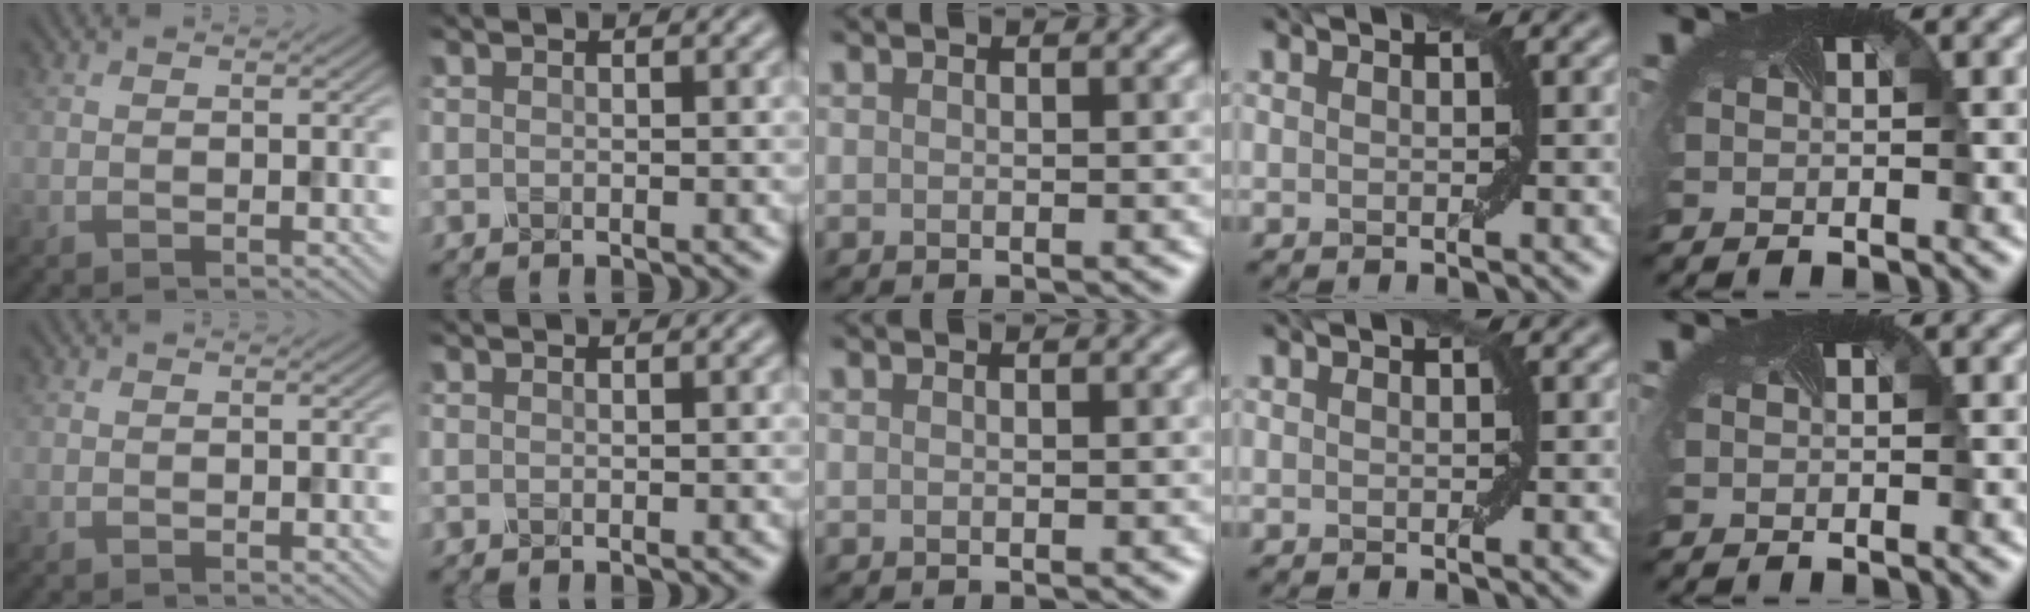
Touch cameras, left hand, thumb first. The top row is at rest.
{}